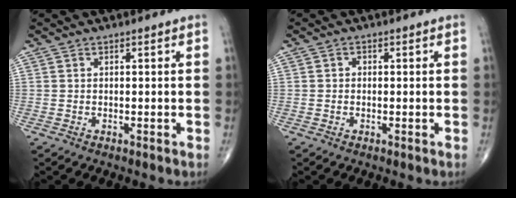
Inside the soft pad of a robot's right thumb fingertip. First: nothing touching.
{"total": 0.7, "force": [-0.1, 0.6, 0.3], "torque": [0.002, 0.003, -0.004]}